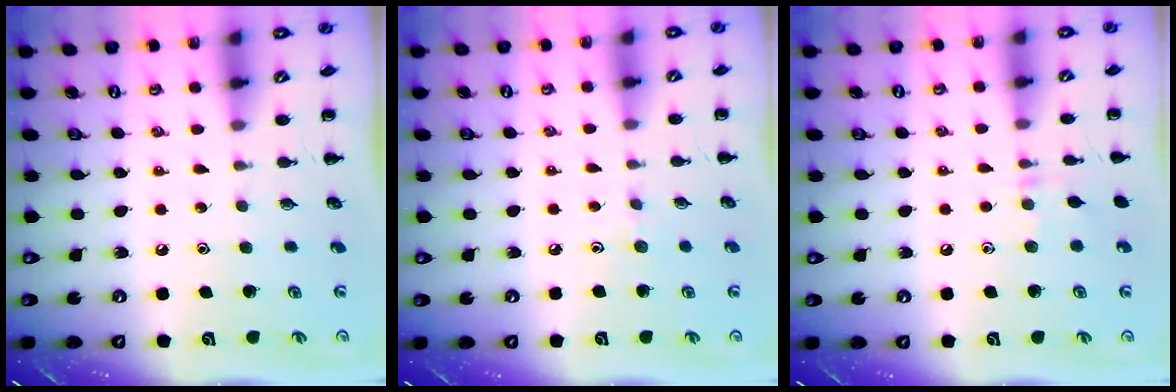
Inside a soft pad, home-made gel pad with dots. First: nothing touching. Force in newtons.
{"total": 3.7, "press": 3.3, "slide": 1.6}
{"total": 5.6, "press": 5.2, "slide": 1.9}